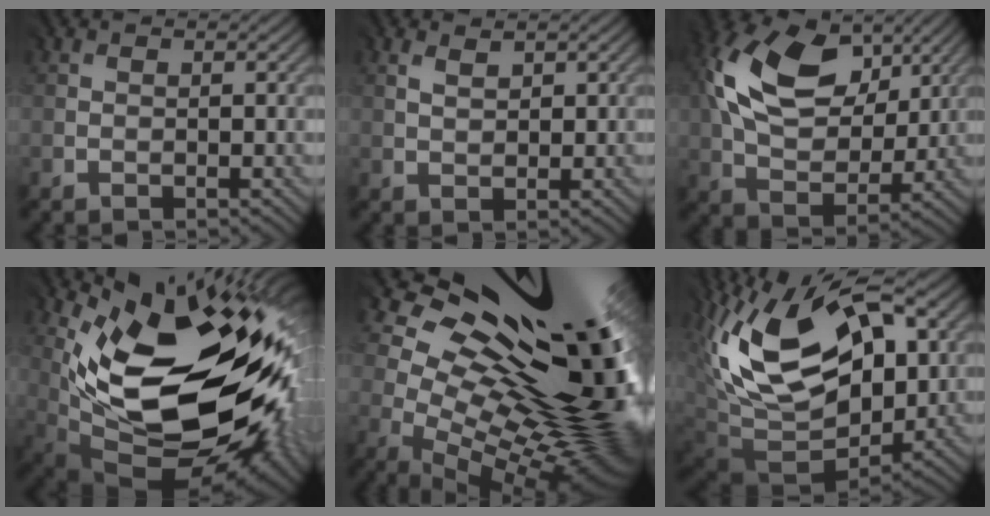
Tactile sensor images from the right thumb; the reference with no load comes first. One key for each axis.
{"total": 1.6, "fx": 1.1, "fy": 0.9, "fz": 0.7, "tx": -0.020, "ty": 0.000, "tz": 0.023}
{"total": 14.9, "fx": 5.7, "fy": 9.3, "fz": 10.1, "tx": -0.226, "ty": 0.016, "tz": 0.105}
{"total": 19.7, "fx": 2.5, "fy": 10.4, "fz": 16.5, "tx": -0.237, "ty": -0.011, "tz": 0.058}
{"total": 19.2, "fx": 4.7, "fy": 9.8, "fz": 15.8, "tx": -0.206, "ty": -0.009, "tz": 0.108}
{"total": 17.6, "fx": 5.6, "fy": 10.7, "fz": 12.8, "tx": -0.255, "ty": 0.003, "tz": 0.110}